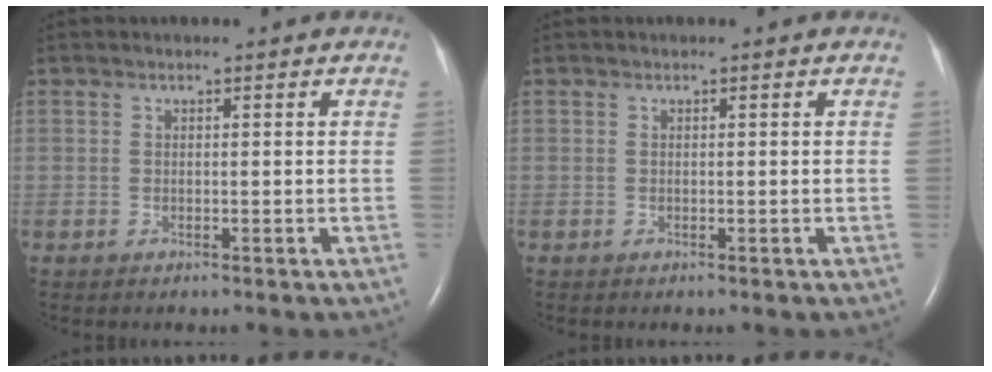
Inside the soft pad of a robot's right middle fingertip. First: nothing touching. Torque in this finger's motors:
{"motor_torque": [0.08, 0.02, 0.02, 0.01]}